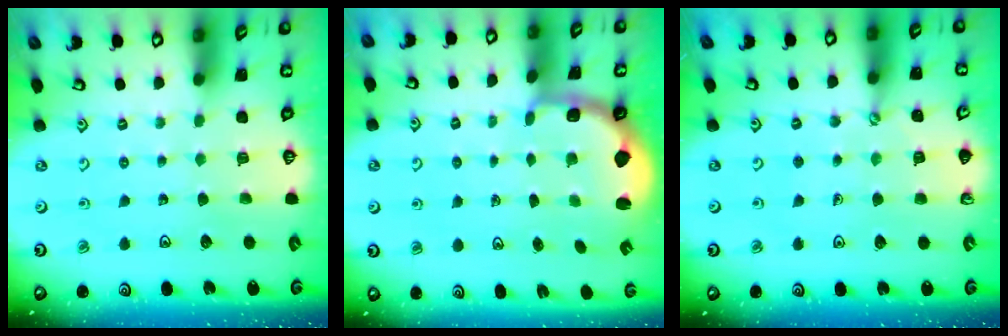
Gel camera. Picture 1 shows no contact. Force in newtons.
{"total": 2.4, "press": 1.2, "slide": 2.1}
{"total": 2.4, "press": 2.4, "slide": 0.3}